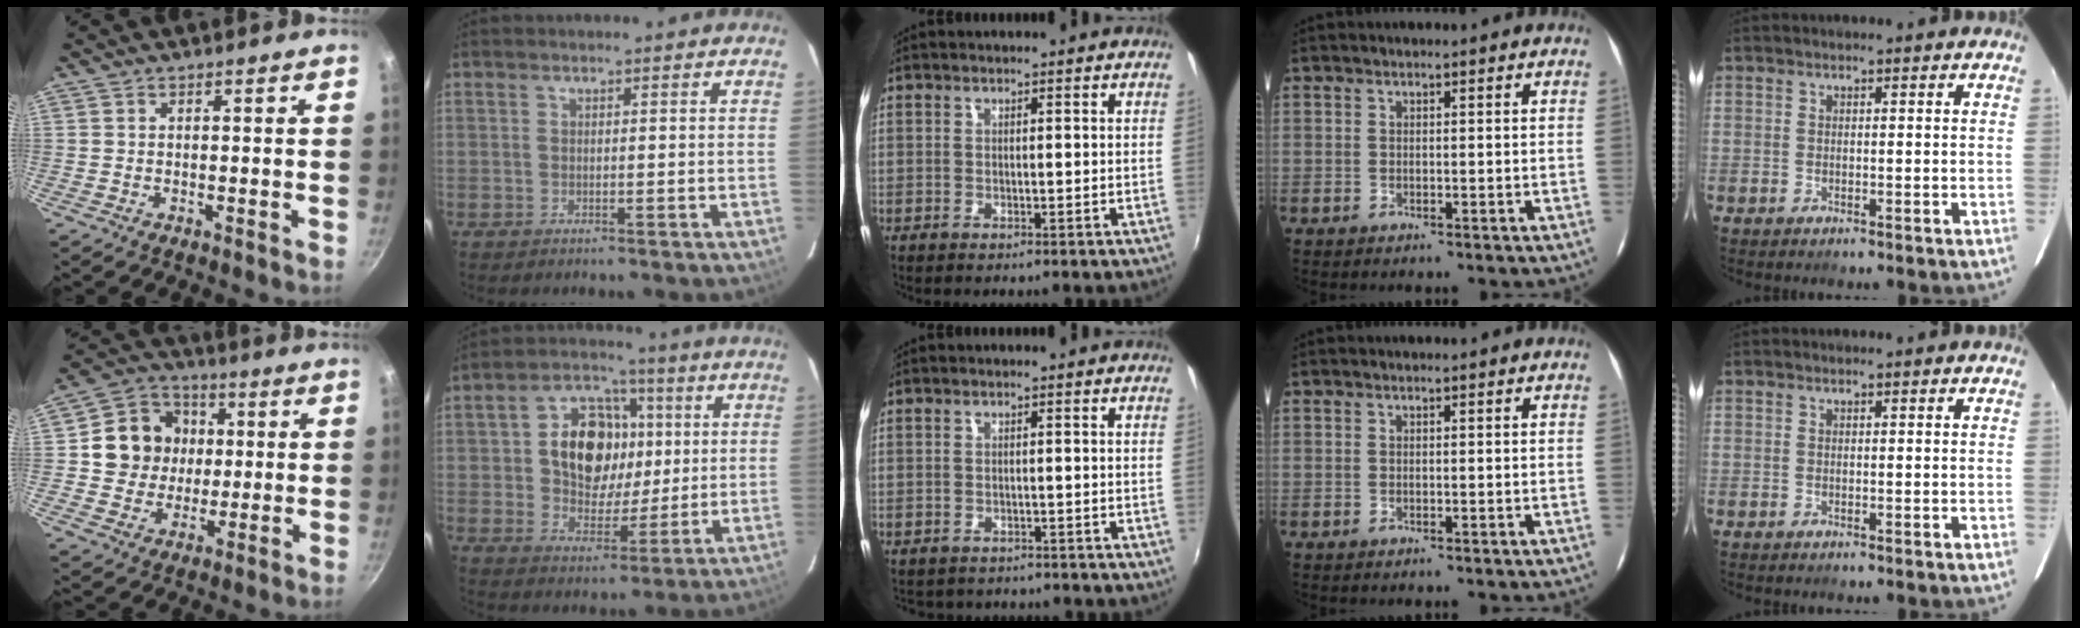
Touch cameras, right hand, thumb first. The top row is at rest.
{"thumb": {"total": 12.2, "force": [1.4, 11.2, 4.7], "torque": [-0.047, 0.018, 0.015]}, "index": {"total": 13.8, "force": [2.2, 10.5, 8.6], "torque": [-0.172, 0.027, 0.048]}, "middle": {"total": 3.2, "force": [-2.8, 1.5, 0.5], "torque": [-0.018, -0.012, -0.039]}}